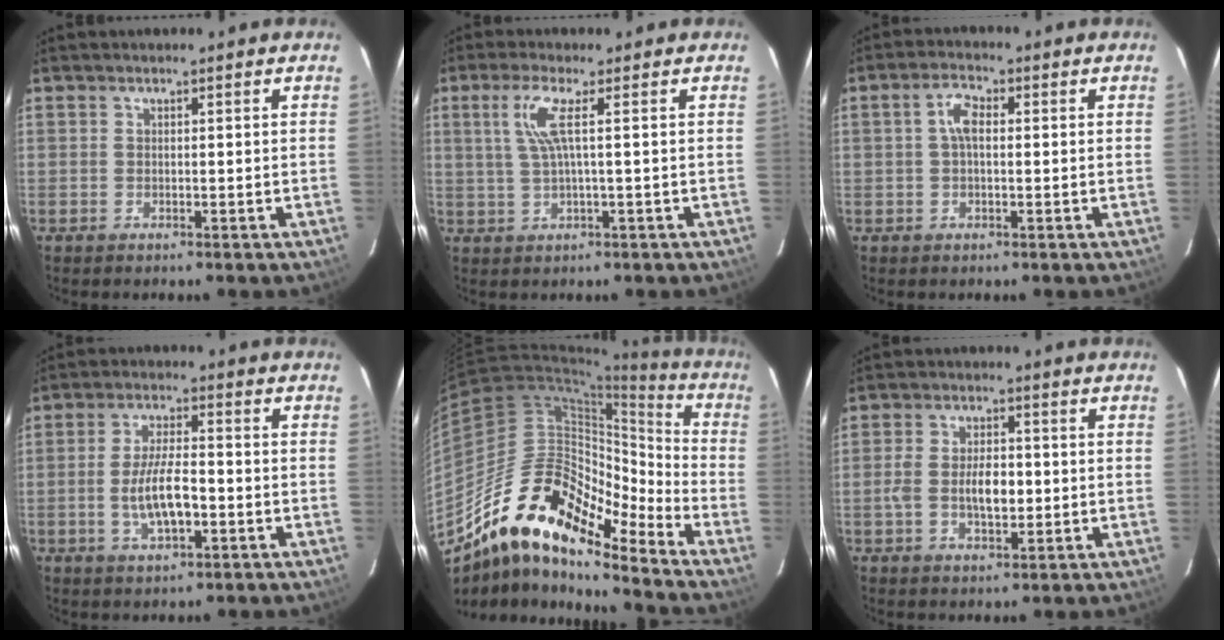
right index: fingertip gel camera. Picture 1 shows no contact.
{"total": 5.0, "force": [1.2, -0.3, 4.8], "torque": [-0.093, 0.002, 0.031]}
{"total": 3.7, "force": [0.3, 1.8, 3.3], "torque": [-0.065, 0.012, 0.007]}
{"total": 8.2, "force": [-2.1, 2.7, 7.5], "torque": [-0.146, -0.001, -0.036]}
{"total": 20.3, "force": [-14.9, 6.2, 12.2], "torque": [-0.207, -0.012, -0.286]}
{"total": 6.7, "force": [-0.9, 3.1, 5.8], "torque": [-0.116, 0.005, -0.016]}